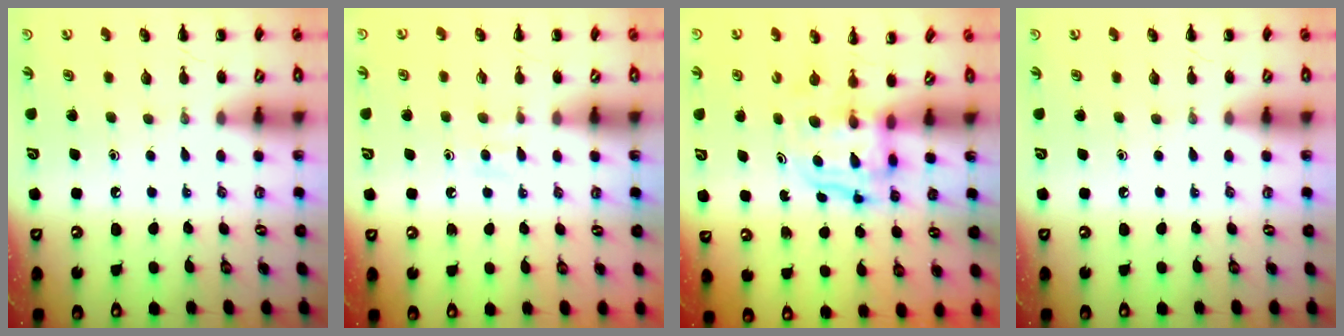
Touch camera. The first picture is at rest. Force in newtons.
{"total": 4.1, "press": 3.9, "slide": 1.5}
{"total": 3.8, "press": 3.8, "slide": 0.4}
{"total": 0.0}